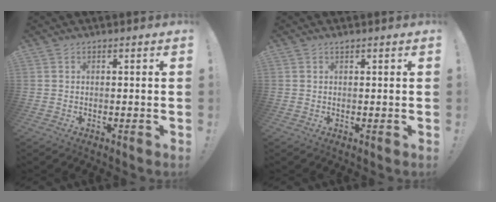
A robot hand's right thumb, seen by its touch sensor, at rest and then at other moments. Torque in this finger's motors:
{"motor_torque": [0.09, 0.03, 0.26, 0.12, 0.00]}